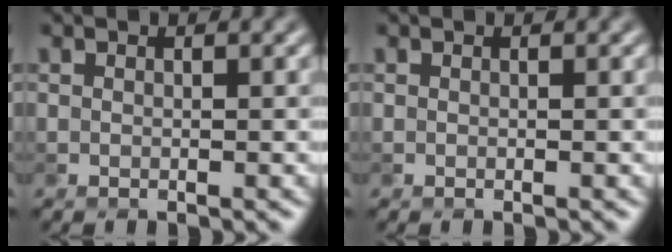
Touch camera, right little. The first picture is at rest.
{"total": 0.0}